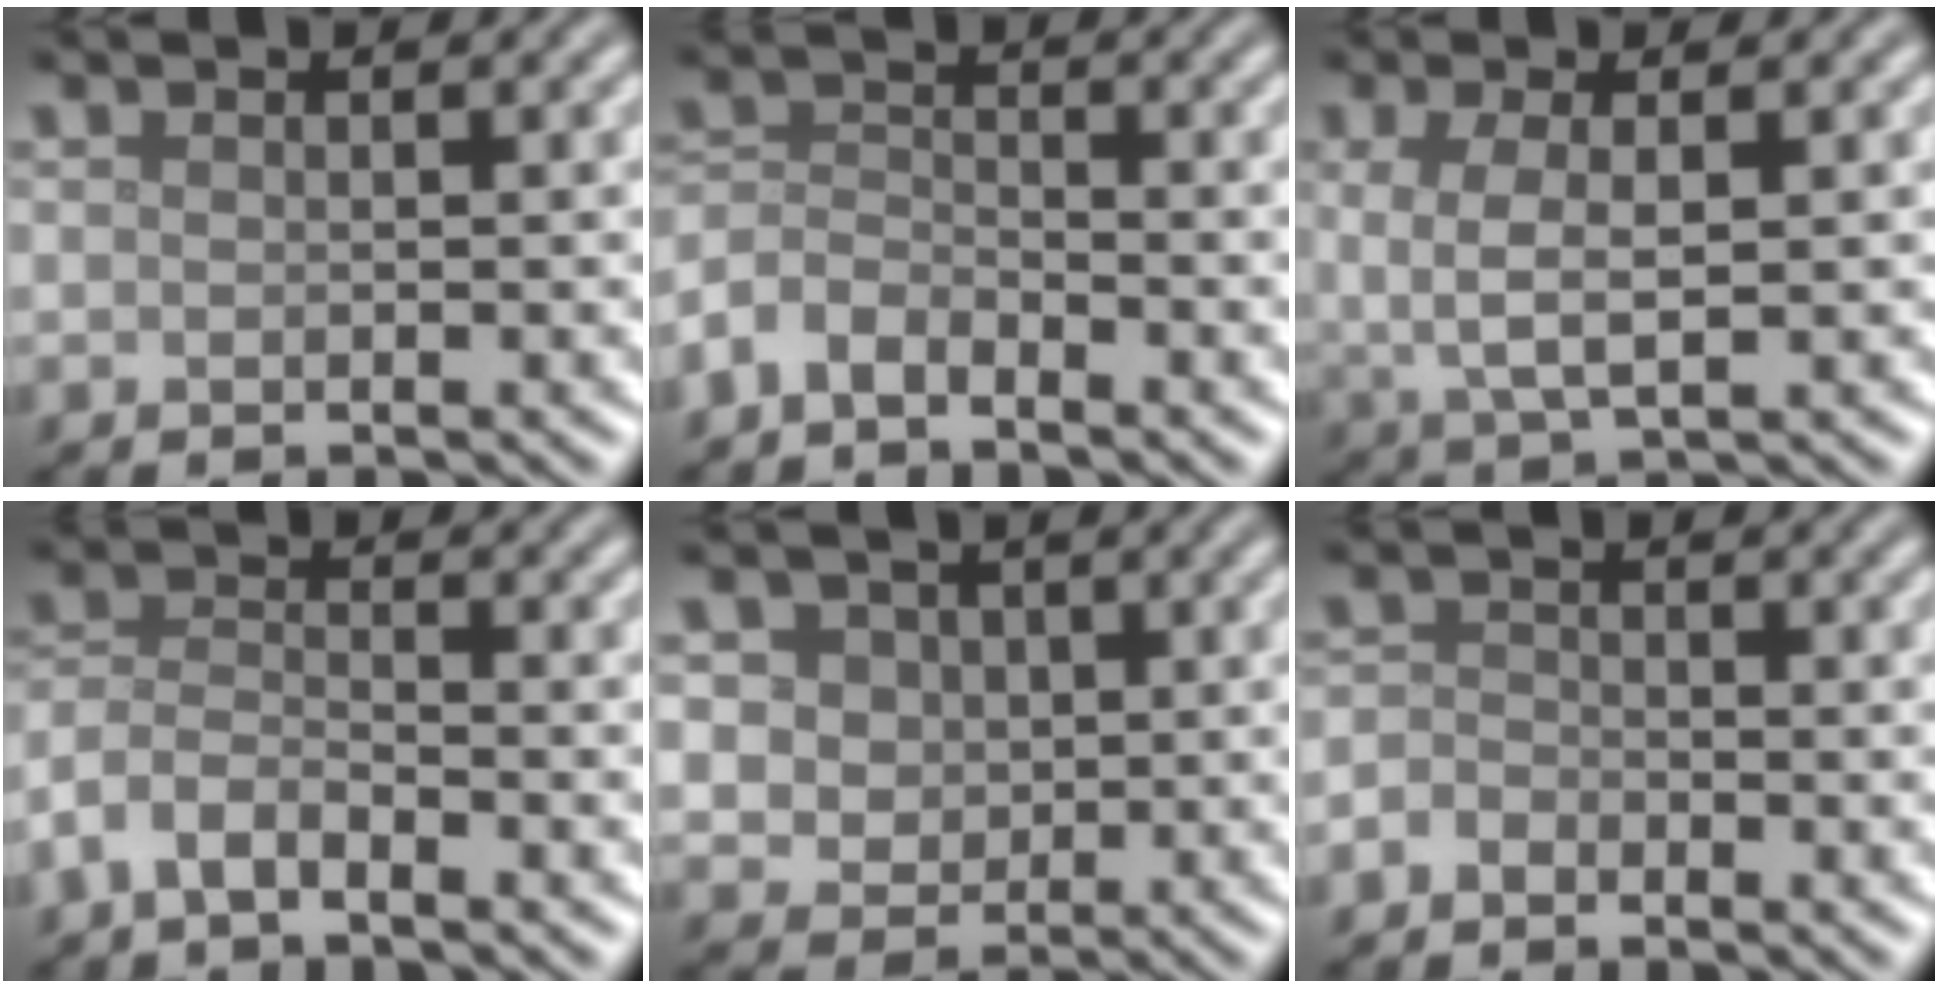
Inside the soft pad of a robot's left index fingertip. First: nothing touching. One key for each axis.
{"total": 2.9, "fx": -2.3, "fy": 1.3, "fz": 1.2, "tx": -0.027, "ty": 0.005, "tz": -0.059}
{"total": 3.3, "fx": 0.2, "fy": 1.1, "fz": 3.1, "tx": -0.068, "ty": -0.002, "tz": 0.006}
{"total": 3.1, "fx": -2.2, "fy": 1.1, "fz": 1.8, "tx": -0.042, "ty": 0.005, "tz": -0.055}
{"total": 5.0, "fx": 1.7, "fy": 4.1, "fz": 2.3, "tx": -0.045, "ty": 0.011, "tz": 0.019}
{"total": 1.4, "fx": -1.1, "fy": 0.8, "fz": 0.4, "tx": -0.007, "ty": 0.003, "tz": -0.027}